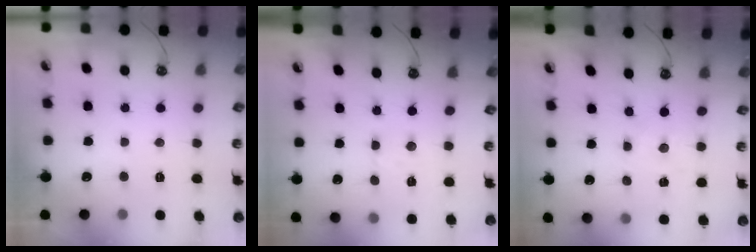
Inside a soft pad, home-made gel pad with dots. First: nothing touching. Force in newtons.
{"total": 1.6, "press": 1.5, "slide": 0.5}
{"total": 0.0}